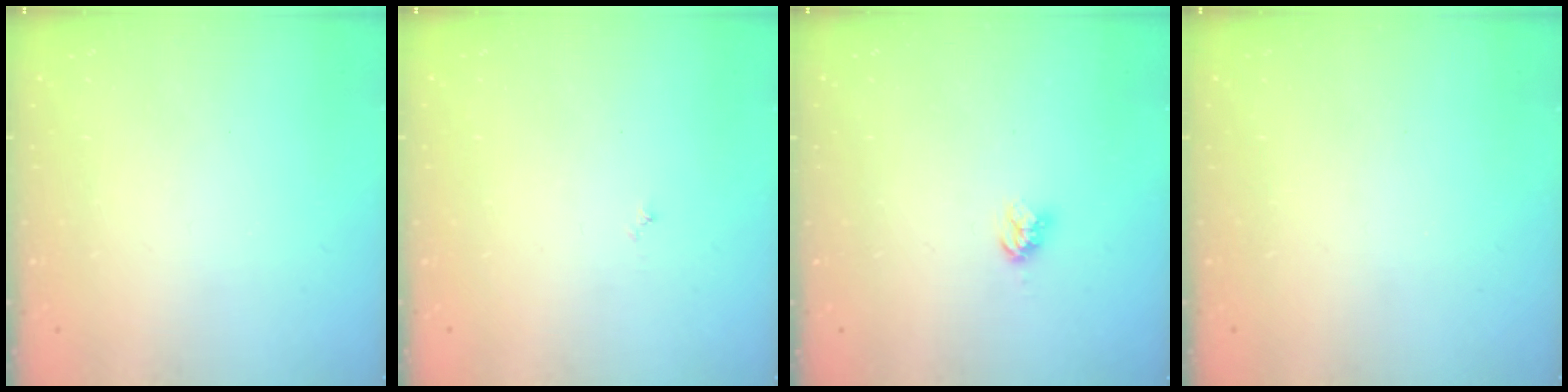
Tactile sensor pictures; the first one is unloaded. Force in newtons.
{"total": 3.0, "press": 2.9, "slide": 0.3}
{"total": 3.9, "press": 3.9, "slide": 0.4}
{"total": 0.0}